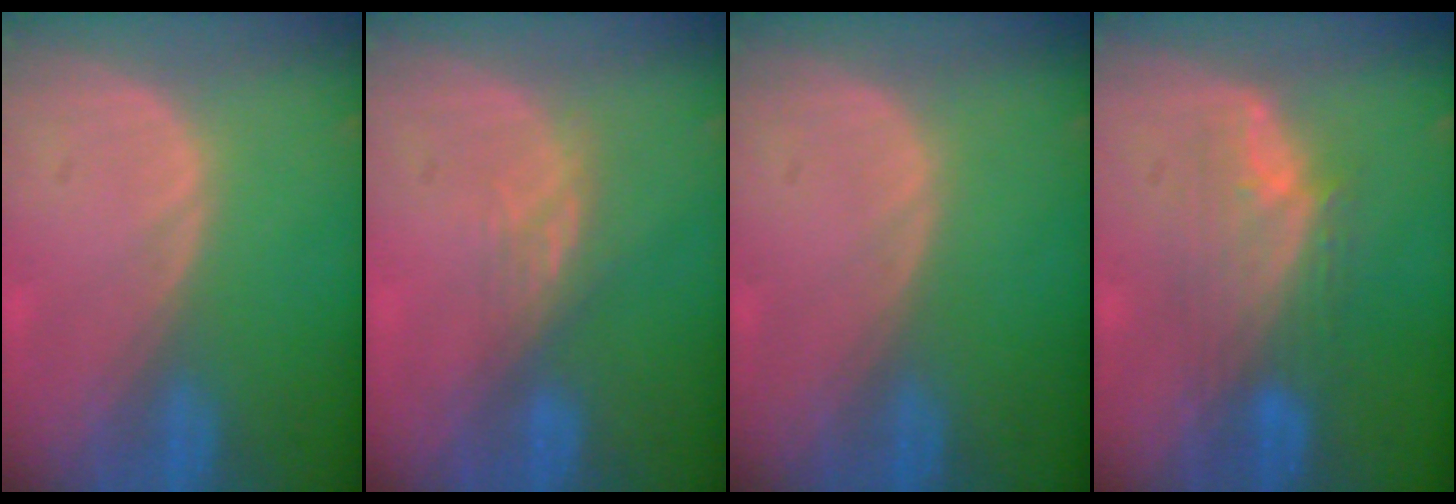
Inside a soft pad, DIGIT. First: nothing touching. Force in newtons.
{"total": 3.0, "press": 2.6, "slide": 1.5}
{"total": 0.0}
{"total": 5.7, "press": 5.6, "slide": 0.6}